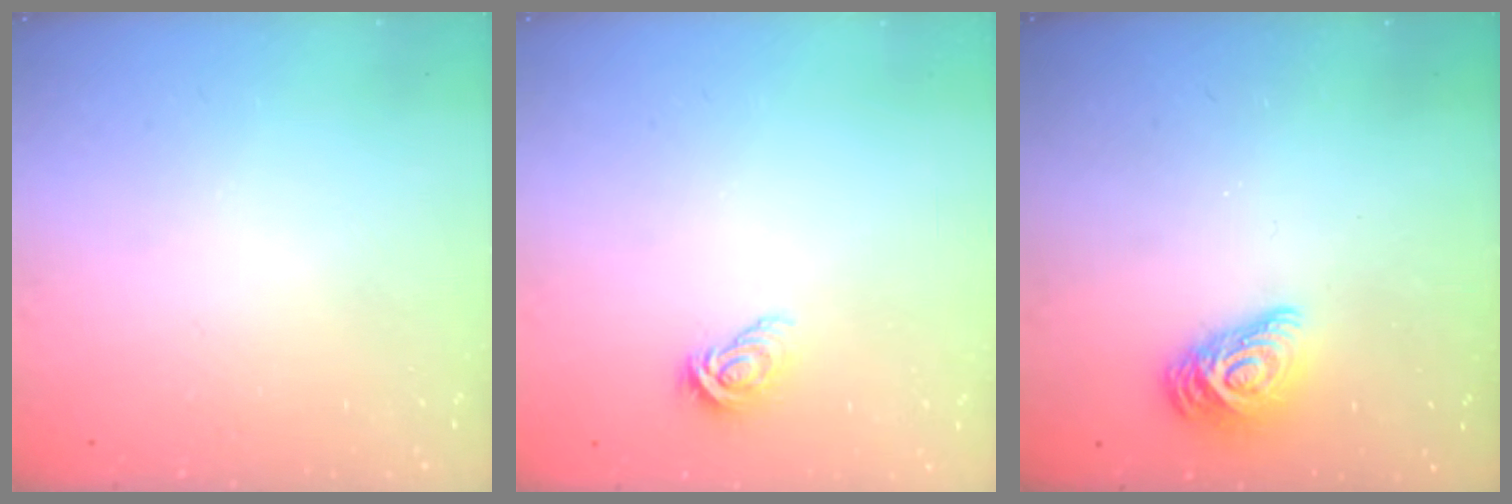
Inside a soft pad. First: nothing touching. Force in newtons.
{"total": 7.2, "press": 7.1, "slide": 0.3}
{"total": 11.3, "press": 11.3, "slide": 0.4}